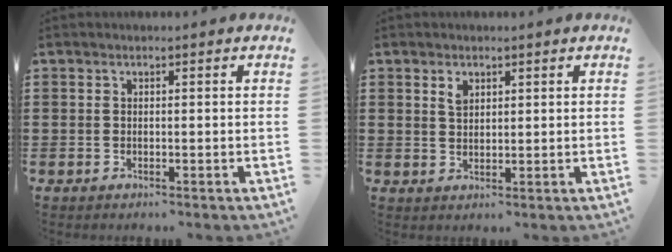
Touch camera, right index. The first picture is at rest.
{"total": 2.0, "force": [1.3, 1.1, 1.0], "torque": [-0.023, 0.003, 0.024]}